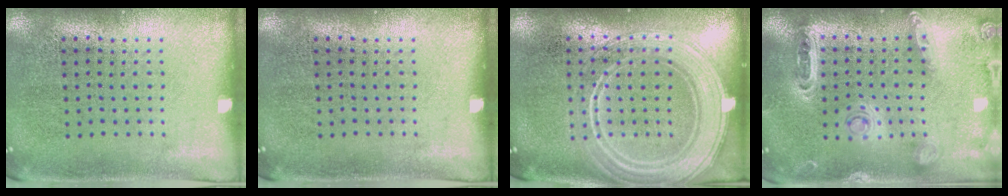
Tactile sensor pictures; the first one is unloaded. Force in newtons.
{"total": 0.0}
{"total": 3.8, "press": 3.8, "slide": 0.6}
{"total": 1.3, "press": 1.3, "slide": 0.2}